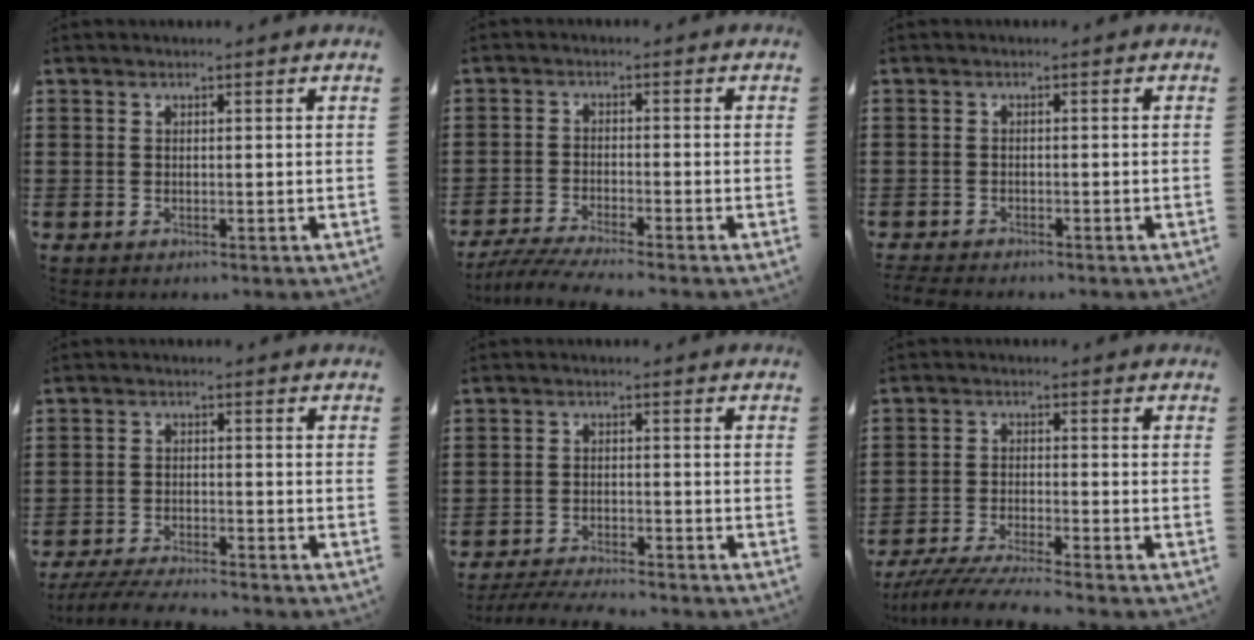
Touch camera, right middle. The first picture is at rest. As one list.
[{"total": 4.1, "force": [-3.8, -0.1, 1.5], "torque": [-0.047, -0.015, -0.079]}, {"total": 1.5, "force": [-1.5, 0.2, 0.1], "torque": [-0.006, -0.001, -0.031]}, {"total": 4.4, "force": [-4.2, 0.2, 1.3], "torque": [-0.034, -0.009, -0.087]}, {"total": 4.0, "force": [-3.9, 0.2, 0.9], "torque": [-0.023, -0.003, -0.081]}, {"total": 5.1, "force": [-4.7, -0.1, 1.9], "torque": [-0.052, -0.020, -0.097]}]